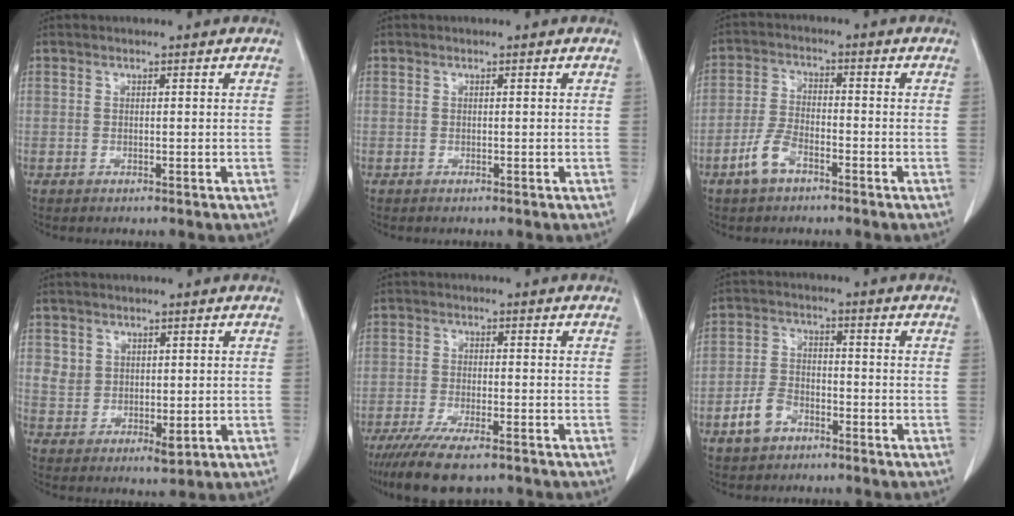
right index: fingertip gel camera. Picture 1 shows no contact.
{"total": 0.0}
{"total": 6.0, "force": [-3.5, 2.8, 3.9], "torque": [-0.094, 0.005, -0.069]}
{"total": 6.0, "force": [1.3, 5.1, 2.9], "torque": [-0.047, -0.002, 0.038]}
{"total": 10.7, "force": [-7.8, 2.6, 6.9], "torque": [-0.116, -0.022, -0.125]}
{"total": 6.1, "force": [-3.4, 3.9, 3.2], "torque": [-0.076, 0.014, -0.060]}